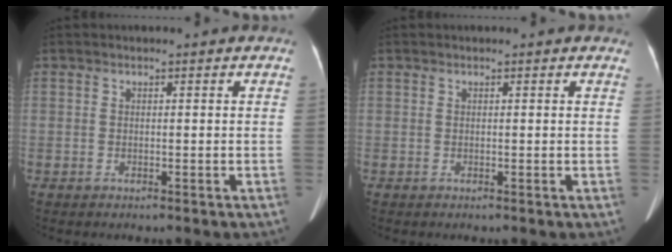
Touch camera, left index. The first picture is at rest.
{"total": 0.0}